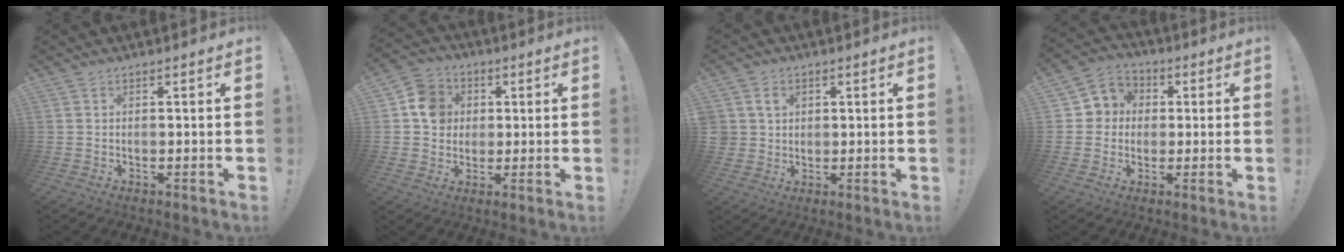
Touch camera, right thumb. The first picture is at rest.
{"total": 10.7, "force": [1.8, 9.8, 4.0], "torque": [-0.042, 0.005, 0.039]}
{"total": 4.9, "force": [1.8, 4.2, 1.7], "torque": [-0.033, 0.002, 0.036]}
{"total": 7.3, "force": [-0.2, 7.2, 1.4], "torque": [-0.018, 0.013, 0.003]}